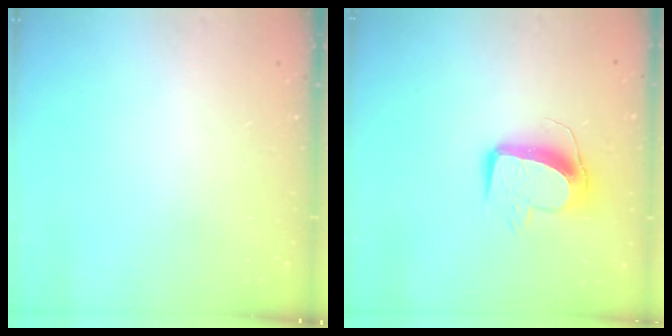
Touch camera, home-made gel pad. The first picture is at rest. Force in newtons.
{"total": 11.0, "press": 10.9, "slide": 0.7}